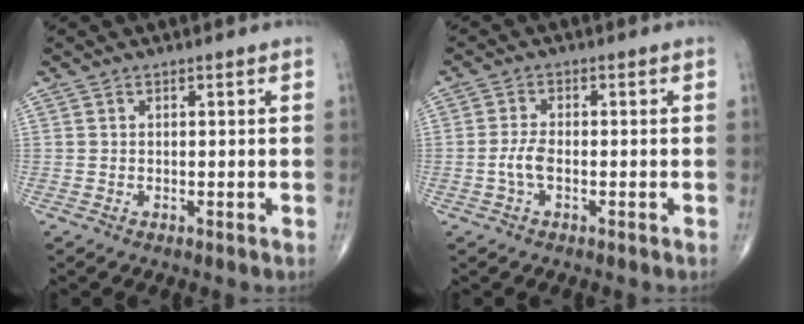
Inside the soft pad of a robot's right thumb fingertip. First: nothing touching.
{"total": 3.0, "force": [-1.0, 1.2, 2.6], "torque": [-0.062, 0.007, -0.021]}